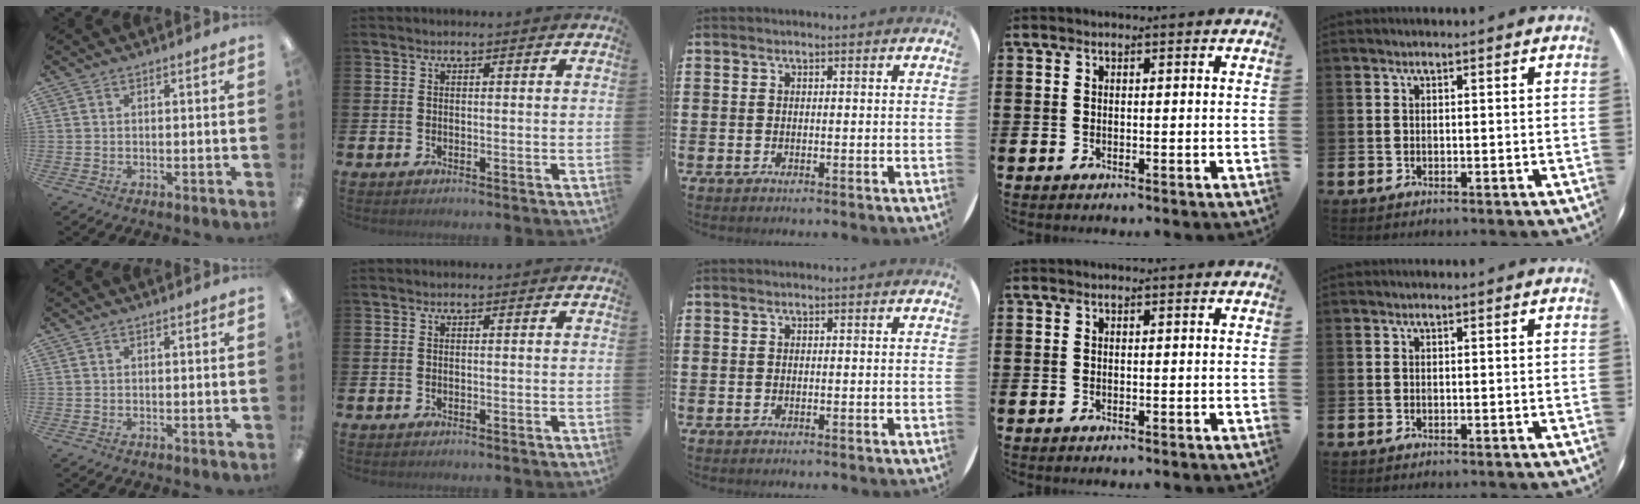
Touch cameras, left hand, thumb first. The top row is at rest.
{}